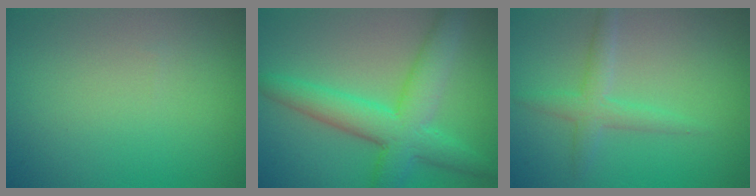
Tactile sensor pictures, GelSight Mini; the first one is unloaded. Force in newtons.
{"total": 6.5, "press": 6.5, "slide": 0.1}
{"total": 2.4, "press": 2.4, "slide": 0.1}